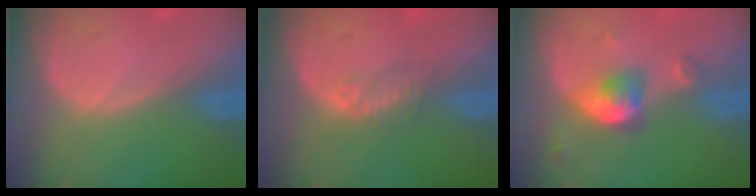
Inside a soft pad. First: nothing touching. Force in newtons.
{"total": 2.2, "press": 1.9, "slide": 1.0}
{"total": 4.9, "press": 4.8, "slide": 1.1}